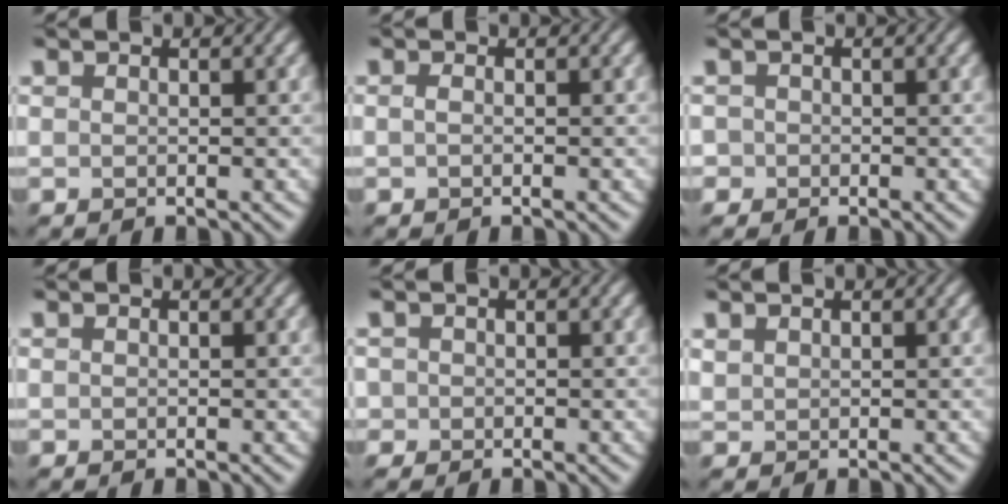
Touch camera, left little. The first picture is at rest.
{"total": 0.7, "force": [-0.4, 0.3, 0.5], "torque": [-0.011, 0.000, -0.010]}
{"total": 0.9, "force": [-0.5, 0.8, 0.0], "torque": [0.007, -0.002, -0.012]}
{"total": 0.0}
{"total": 0.9, "force": [-0.4, 0.8, 0.1], "torque": [0.001, -0.003, -0.010]}
{"total": 0.7, "force": [0.5, 0.5, 0.2], "torque": [-0.008, 0.002, 0.013]}